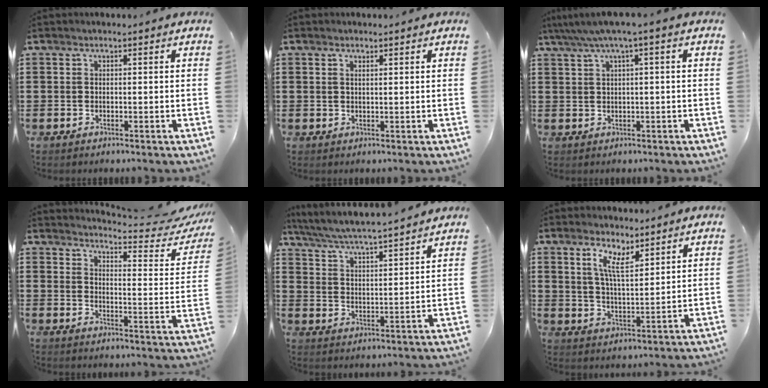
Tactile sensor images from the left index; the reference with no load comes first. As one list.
[{"total": 0.7, "force": [0.5, 0.2, 0.5], "torque": [-0.011, 0.001, 0.008]}, {"total": 2.8, "force": [0.6, -0.2, 2.7], "torque": [-0.050, -0.001, 0.007]}, {"total": 4.3, "force": [3.9, -0.2, 1.7], "torque": [-0.034, -0.040, 0.056]}, {"total": 5.0, "force": [4.8, -0.6, 1.4], "torque": [-0.050, -0.038, 0.076]}, {"total": 6.1, "force": [4.1, 1.6, 4.3], "torque": [-0.096, -0.004, 0.071]}]